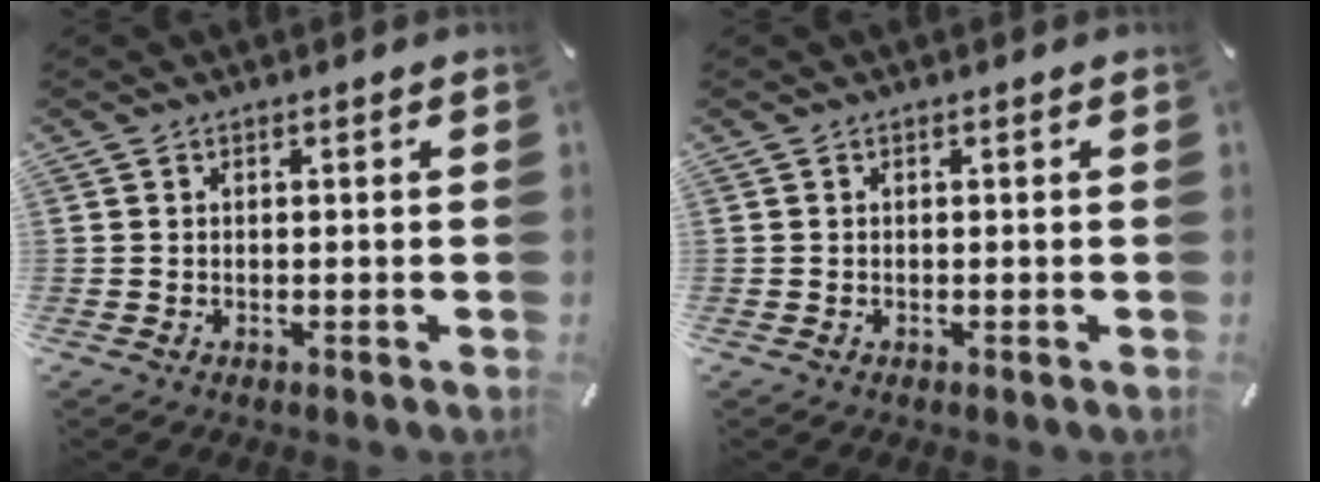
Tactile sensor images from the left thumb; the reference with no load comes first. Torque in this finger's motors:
{"motor_torque": [0.00, 0.00, 0.02, -0.02, 0.00]}